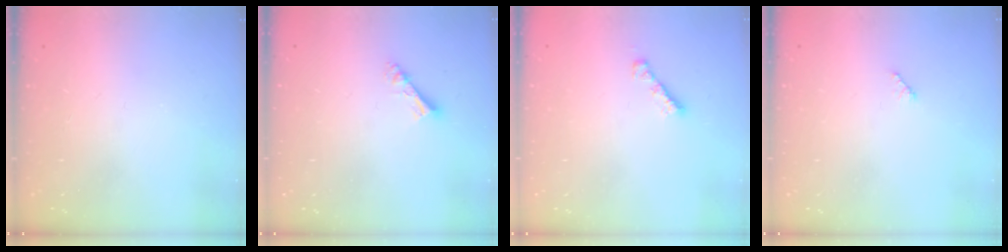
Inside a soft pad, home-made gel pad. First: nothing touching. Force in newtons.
{"total": 3.7, "press": 3.7, "slide": 0.5}
{"total": 2.3, "press": 2.3, "slide": 0.4}
{"total": 2.9, "press": 2.9, "slide": 0.4}